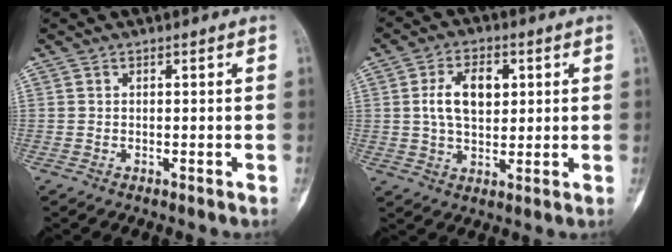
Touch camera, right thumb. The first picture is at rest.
{"total": 8.9, "force": [1.9, 5.5, 6.8], "torque": [-0.106, 0.000, 0.035]}